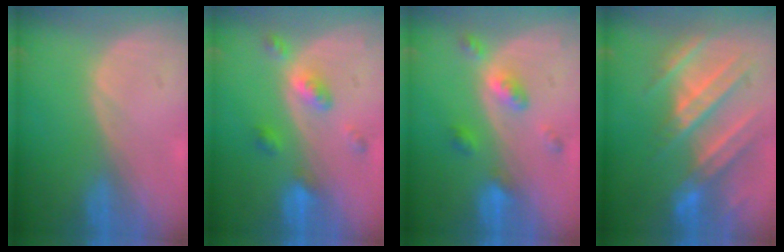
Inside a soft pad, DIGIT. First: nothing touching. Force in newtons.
{"total": 5.3, "press": 4.6, "slide": 2.6}
{"total": 5.3, "press": 4.6, "slide": 2.6}
{"total": 10.2, "press": 9.5, "slide": 3.8}